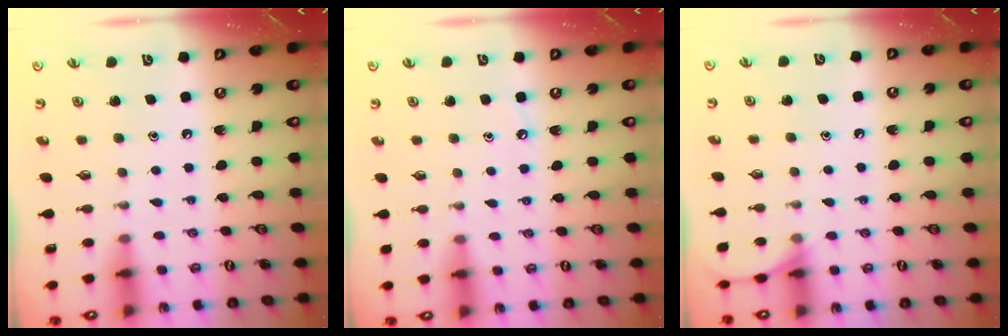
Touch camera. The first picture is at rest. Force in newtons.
{"total": 3.2, "press": 3.2, "slide": 0.4}
{"total": 6.6, "press": 6.5, "slide": 0.7}